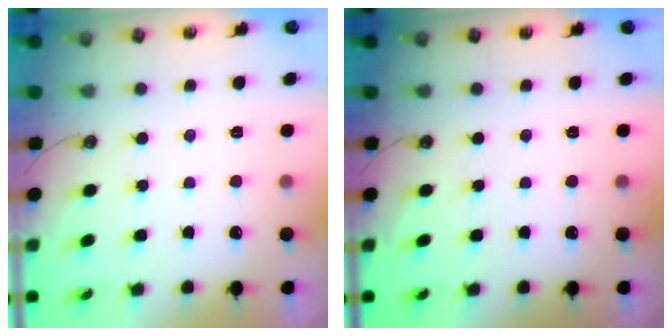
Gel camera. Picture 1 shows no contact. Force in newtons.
{"total": 0.0}